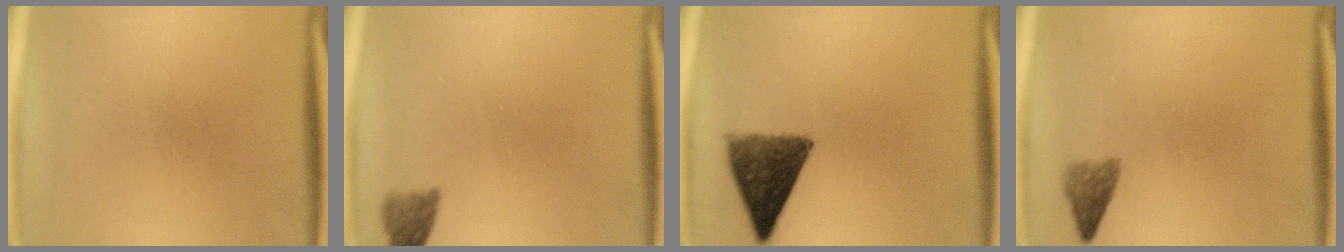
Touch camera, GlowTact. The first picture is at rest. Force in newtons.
{"total": 2.5}
{"total": 9.3}
{"total": 2.3}